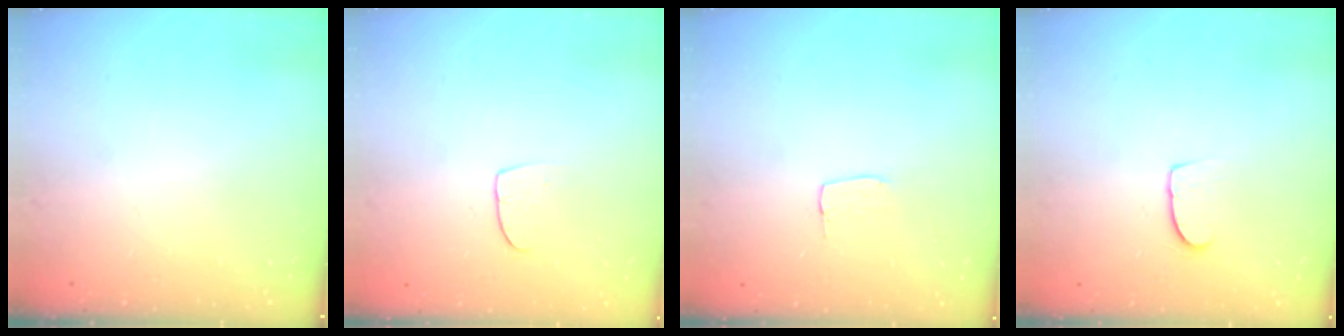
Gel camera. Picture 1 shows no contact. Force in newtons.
{"total": 6.4, "press": 6.4, "slide": 0.5}
{"total": 3.1, "press": 3.1, "slide": 0.2}
{"total": 5.2, "press": 5.2, "slide": 0.4}